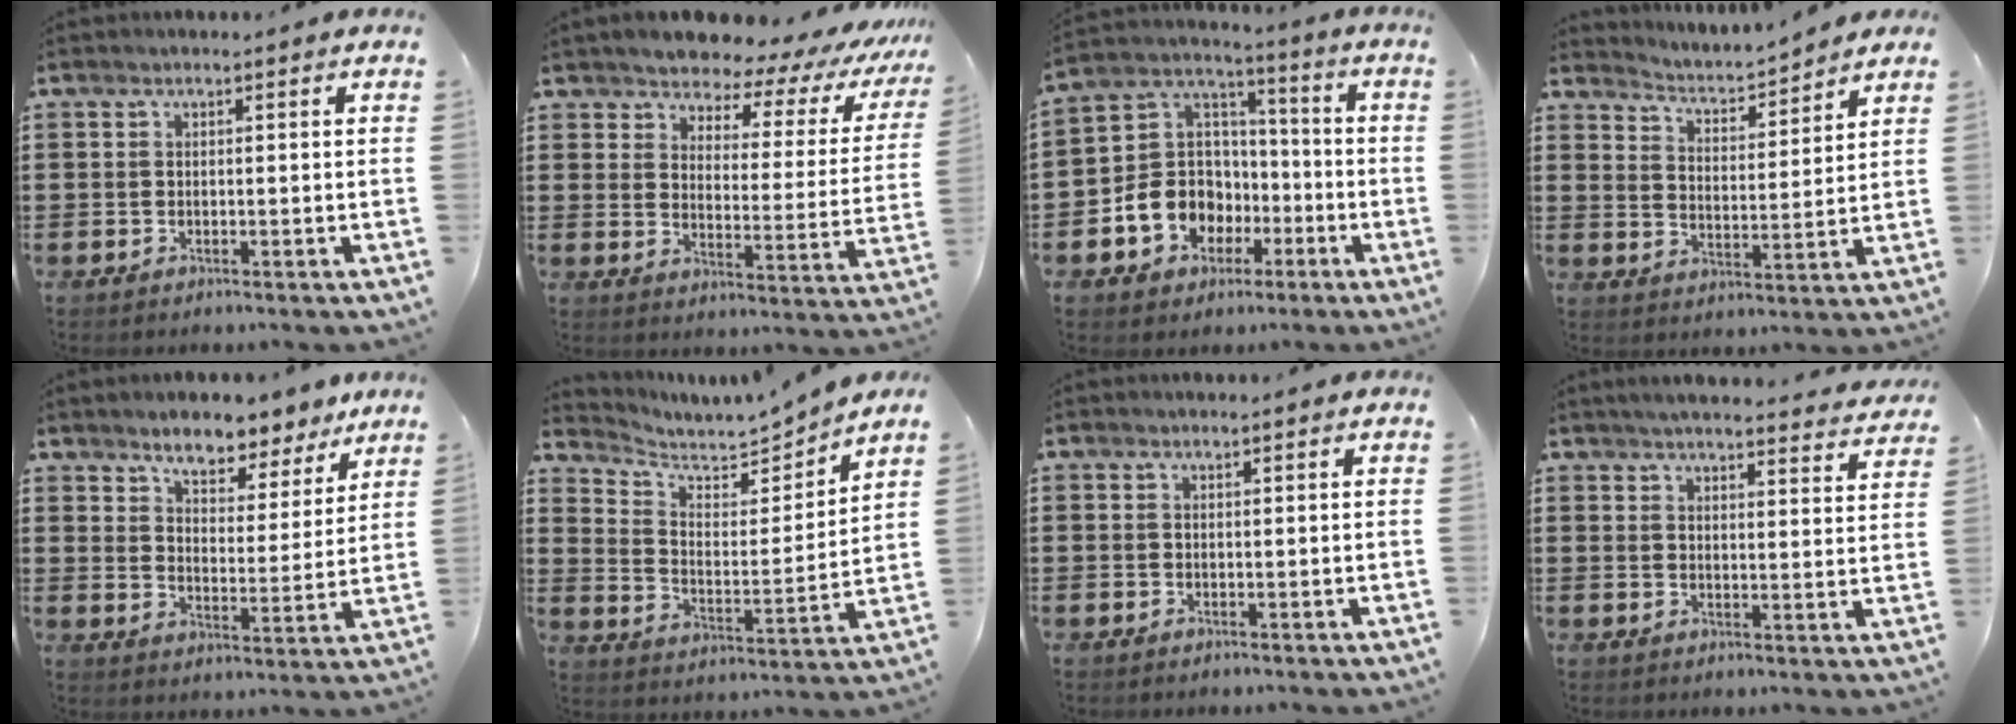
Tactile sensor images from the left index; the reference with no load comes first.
{"total": 4.6, "force": [4.1, 1.5, 1.3], "torque": [-0.046, -0.037, 0.063]}
{"total": 10.3, "force": [-4.3, 8.9, 2.9], "torque": [-0.099, 0.023, -0.078]}
{"total": 2.9, "force": [2.9, 0.4, 0.3], "torque": [-0.025, -0.026, 0.041]}
{"total": 6.6, "force": [5.9, 1.7, 2.4], "torque": [-0.054, -0.026, 0.103]}
{"total": 4.8, "force": [4.6, 1.2, 0.6], "torque": [-0.041, -0.036, 0.078]}
{"total": 0.0}
{"total": 3.9, "force": [3.8, -0.2, 1.0], "torque": [-0.035, -0.023, 0.065]}